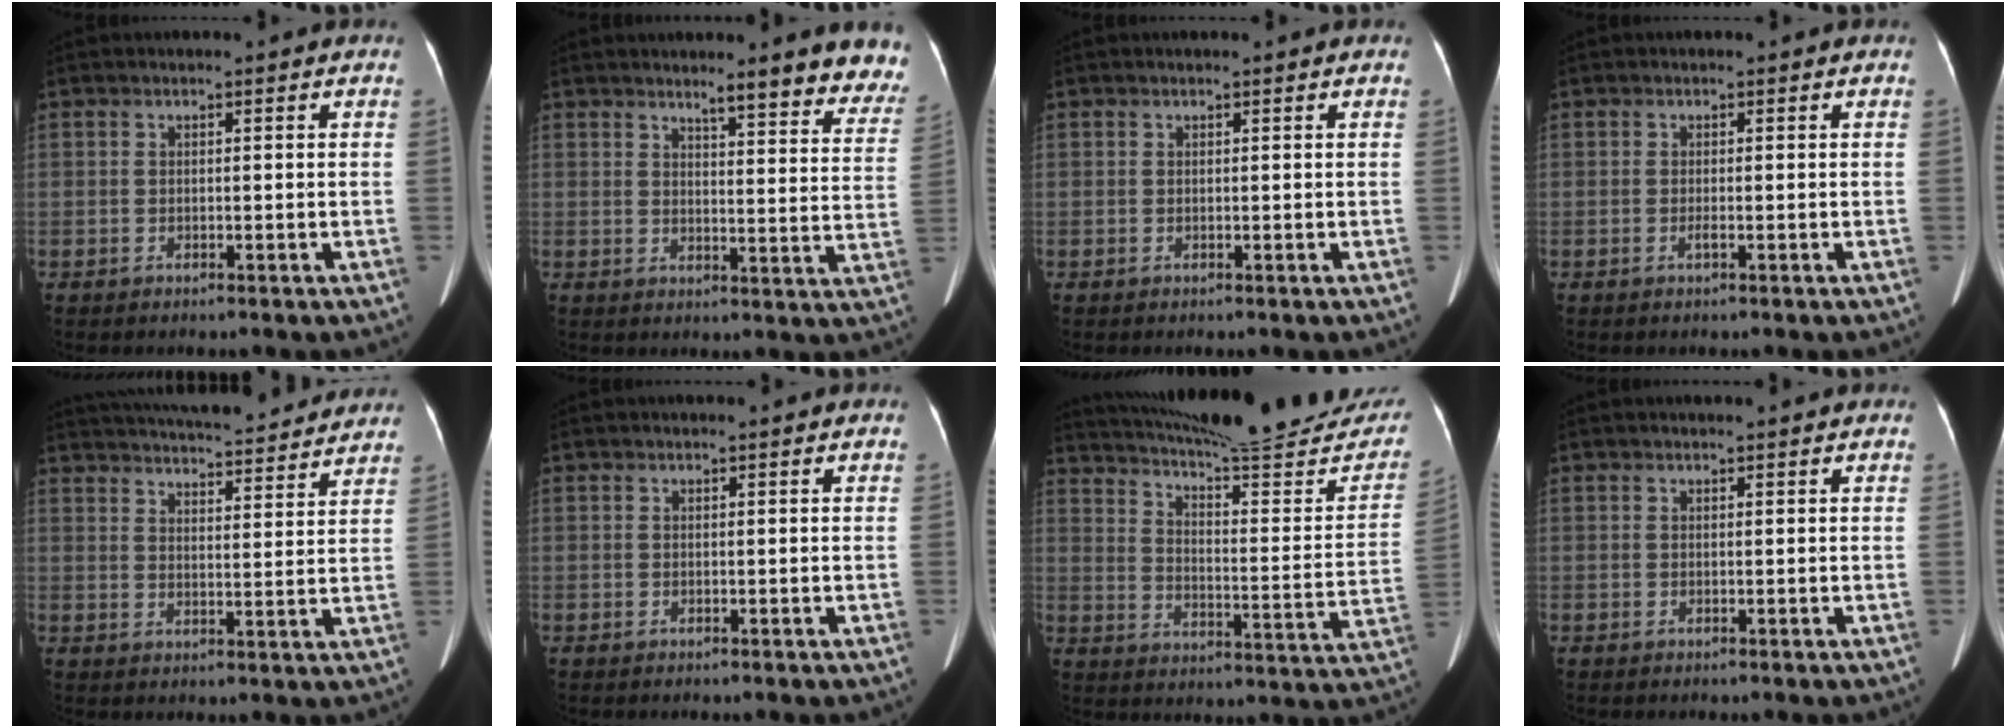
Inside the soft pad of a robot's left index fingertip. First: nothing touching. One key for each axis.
{"total": 12.1, "fx": 10.7, "fy": 1.3, "fz": 5.4, "tx": -0.030, "ty": -0.051, "tz": 0.104}
{"total": 1.3, "fx": 1.1, "fy": 0.2, "fz": 0.7, "tx": -0.004, "ty": -0.001, "tz": 0.010}
{"total": 0.7, "fx": -0.4, "fy": 0.0, "fz": 0.6, "tx": -0.016, "ty": -0.011, "tz": -0.011}
{"total": 24.1, "fx": 21.9, "fy": 4.3, "fz": 9.1, "tx": -0.157, "ty": -0.014, "tz": 0.284}
{"total": 2.2, "fx": 1.9, "fy": 0.3, "fz": 1.0, "tx": -0.011, "ty": -0.002, "tz": 0.020}
{"total": 28.6, "fx": 26.2, "fy": 2.6, "fz": 11.3, "tx": -0.174, "ty": -0.106, "tz": 0.333}
{"total": 3.3, "fx": 3.0, "fy": 0.4, "fz": 1.4, "tx": -0.017, "ty": -0.001, "tz": 0.031}